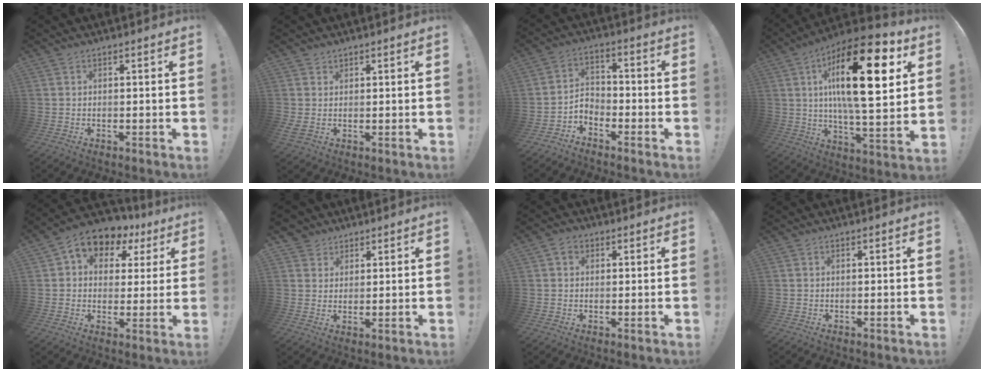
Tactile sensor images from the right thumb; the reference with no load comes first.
{"total": 2.4, "force": [1.4, 1.8, 0.8], "torque": [-0.014, -0.008, 0.029]}
{"total": 4.5, "force": [-3.5, 2.7, 0.6], "torque": [-0.026, 0.014, -0.065]}
{"total": 25.6, "force": [8.3, 8.3, 22.8], "torque": [-0.372, -0.033, 0.122]}
{"total": 8.1, "force": [3.6, 6.3, 3.6], "torque": [-0.051, -0.026, 0.072]}
{"total": 4.2, "force": [2.9, 3.0, -0.2], "torque": [-0.002, -0.017, 0.056]}
{"total": 2.8, "force": [1.1, 2.4, 1.1], "torque": [-0.020, 0.001, 0.020]}
{"total": 0.0}